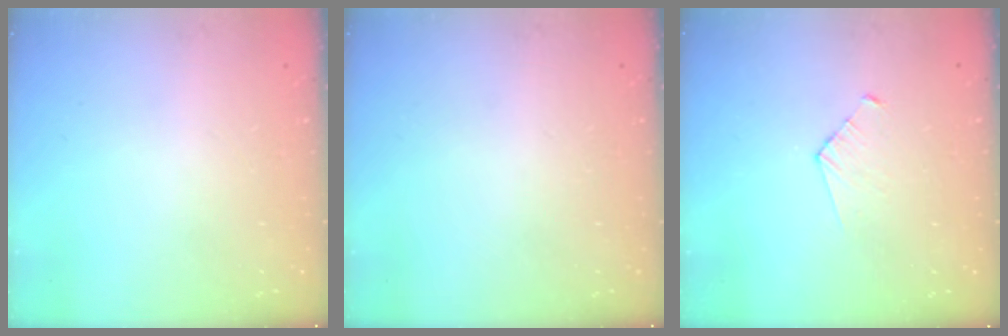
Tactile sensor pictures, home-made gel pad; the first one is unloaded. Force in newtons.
{"total": 0.0}
{"total": 3.2, "press": 3.2, "slide": 0.3}